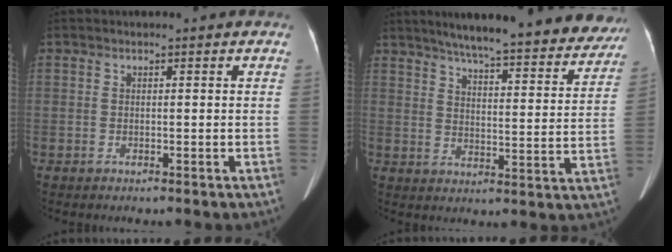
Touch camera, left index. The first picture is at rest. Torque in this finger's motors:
{"motor_torque": [0.88, -1.26, 0.20, 0.04]}